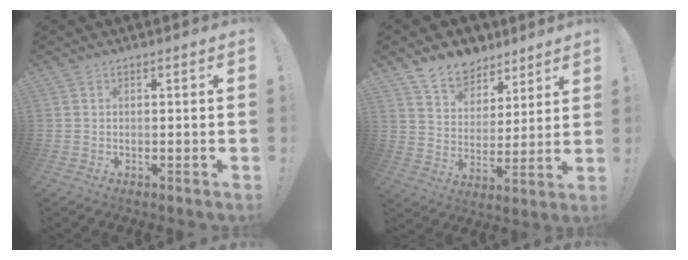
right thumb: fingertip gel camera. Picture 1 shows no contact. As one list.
[{"total": 11.4, "force": [9.0, 6.4, 2.5], "torque": [-0.047, -0.069, 0.174]}]